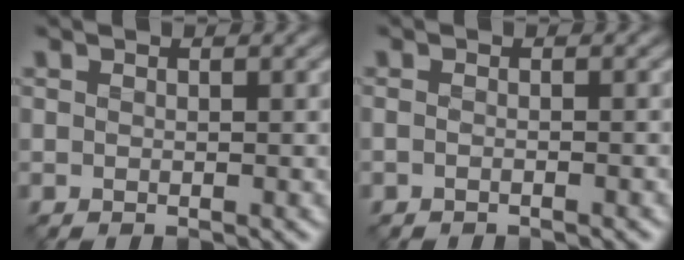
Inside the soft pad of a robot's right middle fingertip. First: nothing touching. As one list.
[{"total": 0.8, "force": [-0.7, -0.1, 0.3], "torque": [-0.006, -0.003, -0.016]}]